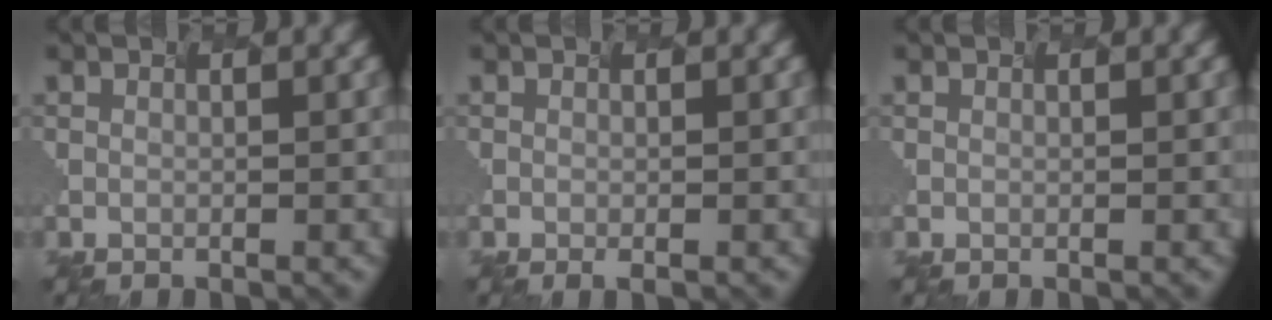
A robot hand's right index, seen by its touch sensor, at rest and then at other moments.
{"total": 1.1, "force": [-0.6, 0.0, 0.9], "torque": [-0.012, -0.001, 0.002]}
{"total": 0.0}